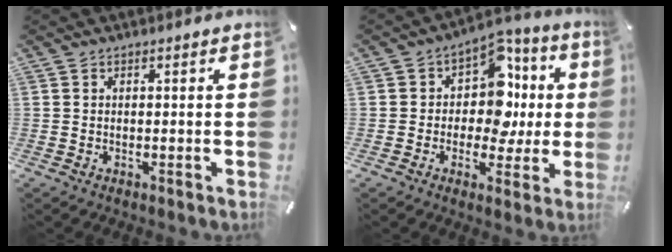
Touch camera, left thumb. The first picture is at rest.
{"total": 13.1, "force": [1.4, 9.8, 8.6], "torque": [-0.122, -0.010, 0.025]}